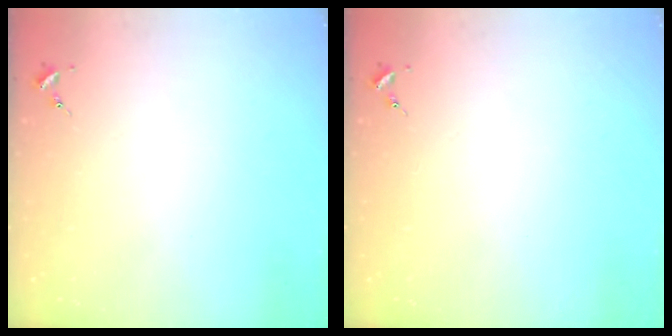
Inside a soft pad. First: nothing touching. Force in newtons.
{"total": 0.0}